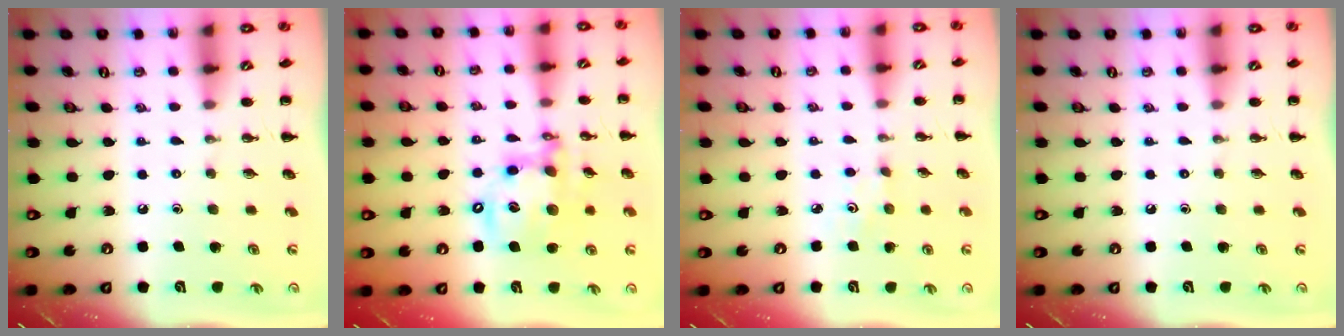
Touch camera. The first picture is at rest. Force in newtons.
{"total": 13.7, "press": 13.3, "slide": 3.4}
{"total": 1.8, "press": 1.7, "slide": 0.6}
{"total": 0.0}